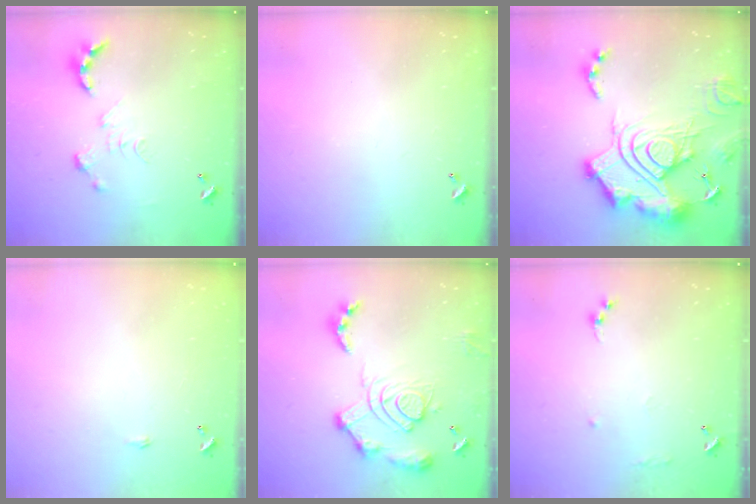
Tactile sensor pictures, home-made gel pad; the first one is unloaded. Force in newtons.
{"total": 0.0}
{"total": 26.0, "press": 25.8, "slide": 3.2}
{"total": 0.6, "press": 0.6, "slide": 0.2}
{"total": 17.1, "press": 17.0, "slide": 1.6}
{"total": 7.5, "press": 7.4, "slide": 0.8}